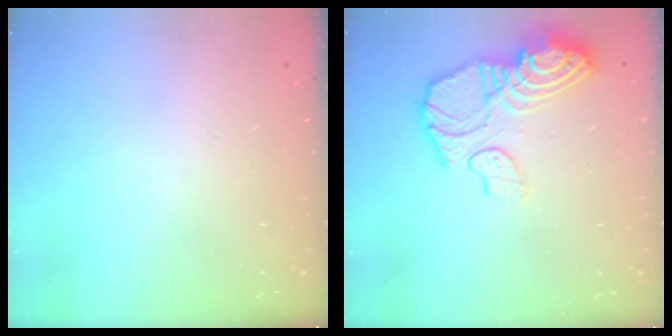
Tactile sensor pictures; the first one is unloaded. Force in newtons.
{"total": 15.8, "press": 15.8, "slide": 1.5}